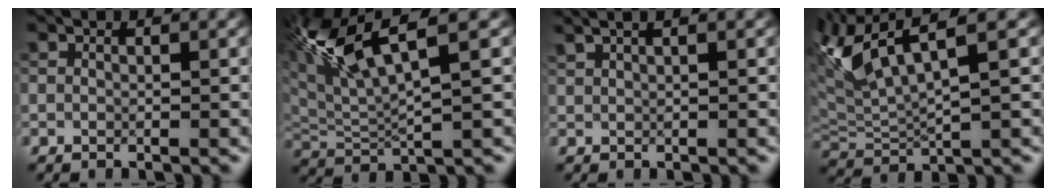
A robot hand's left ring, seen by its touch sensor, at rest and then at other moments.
{"total": 8.1, "force": [4.4, 1.9, 6.6], "torque": [-0.148, 0.018, 0.082]}
{"total": 1.6, "force": [1.0, 0.2, 1.2], "torque": [-0.020, -0.001, 0.017]}
{"total": 7.3, "force": [3.1, 1.9, 6.3], "torque": [-0.151, 0.016, 0.061]}